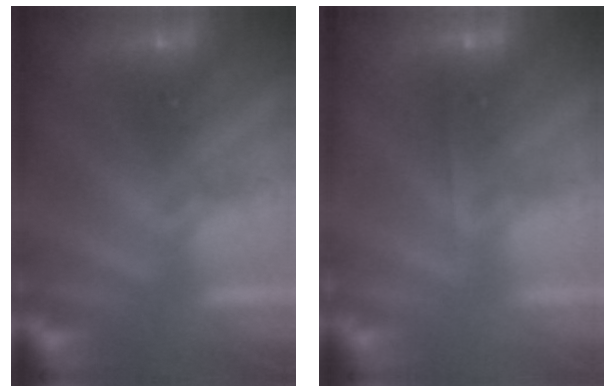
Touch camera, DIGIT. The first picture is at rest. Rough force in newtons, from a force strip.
{"total": 2.0}